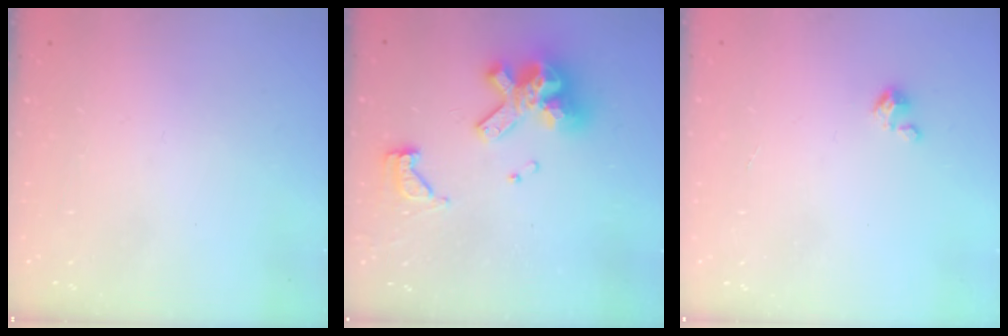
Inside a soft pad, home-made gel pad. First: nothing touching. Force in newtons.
{"total": 13.5, "press": 13.4, "slide": 1.5}
{"total": 2.5, "press": 2.5, "slide": 0.3}